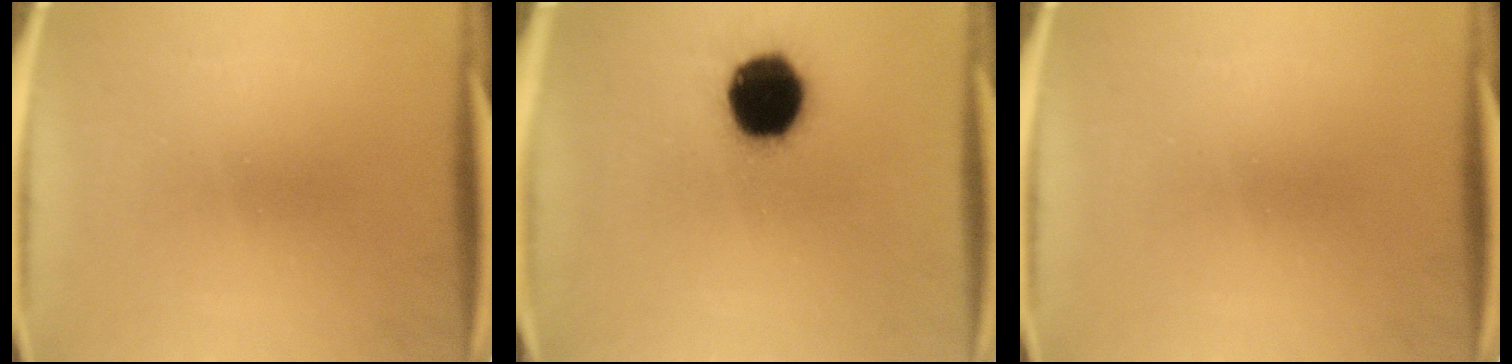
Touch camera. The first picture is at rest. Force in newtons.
{"total": 17.2}
{"total": 0.0}